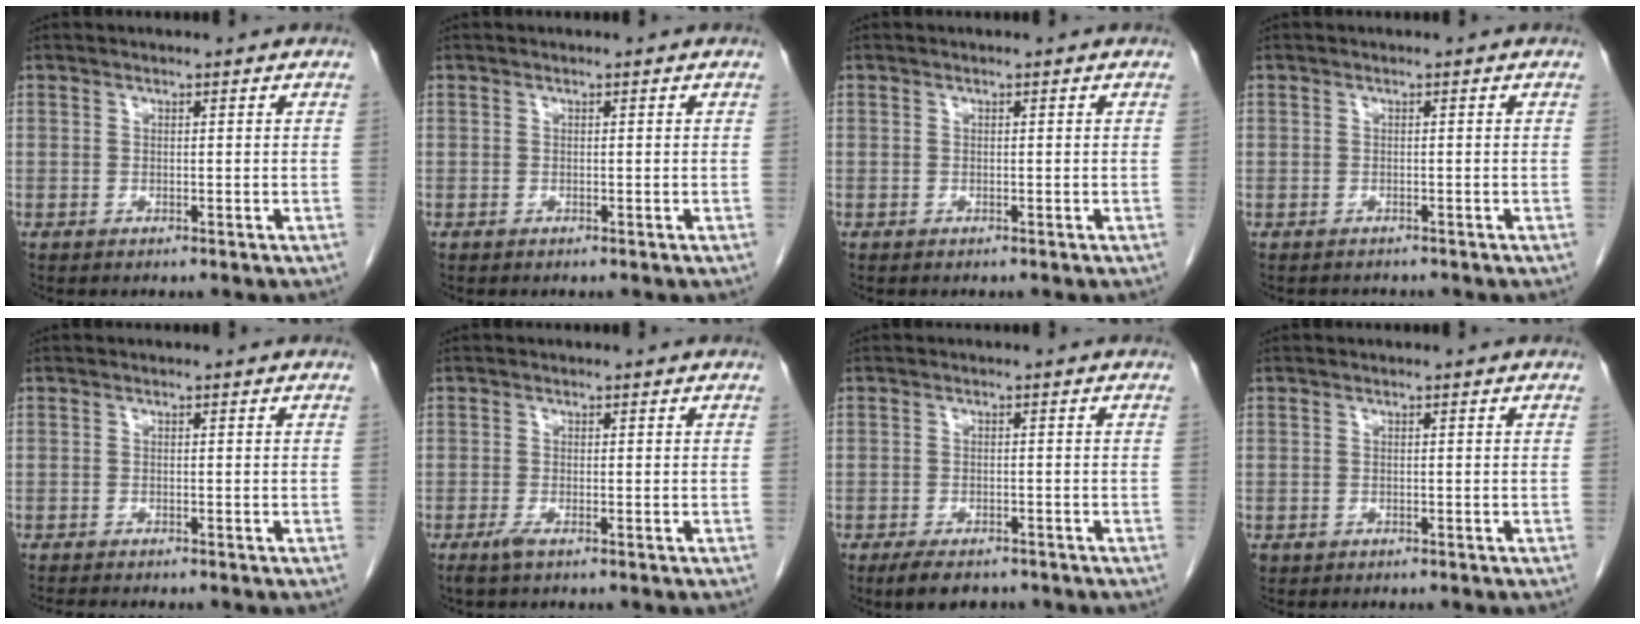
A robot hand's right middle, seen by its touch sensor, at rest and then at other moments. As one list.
[{"total": 0.0}, {"total": 0.0}, {"total": 1.5, "force": [-1.3, 0.8, -0.3], "torque": [-0.006, -0.001, -0.022]}, {"total": 2.8, "force": [-2.5, 0.4, 1.2], "torque": [-0.019, -0.005, -0.035]}, {"total": 1.4, "force": [-0.9, 0.1, 1.1], "torque": [-0.025, -0.004, -0.019]}, {"total": 5.2, "force": [-4.0, 2.1, 2.6], "torque": [-0.042, -0.006, -0.057]}, {"total": 0.6, "force": [-0.3, 0.5, 0.1], "torque": [-0.006, 0.003, -0.002]}]